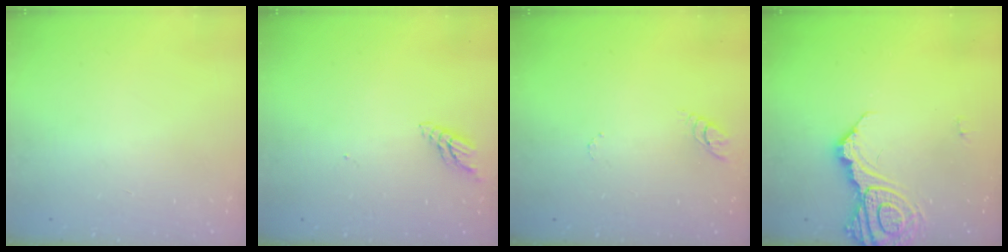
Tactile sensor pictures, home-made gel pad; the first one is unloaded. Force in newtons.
{"total": 6.8, "press": 6.8, "slide": 0.4}
{"total": 3.4, "press": 3.4, "slide": 0.3}
{"total": 14.0, "press": 13.9, "slide": 1.1}